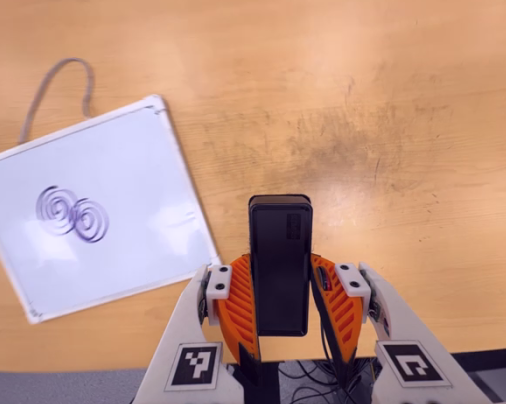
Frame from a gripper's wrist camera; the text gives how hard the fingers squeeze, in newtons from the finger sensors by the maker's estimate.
{"total": 3.4, "left": 2.1, "right": 4.8}